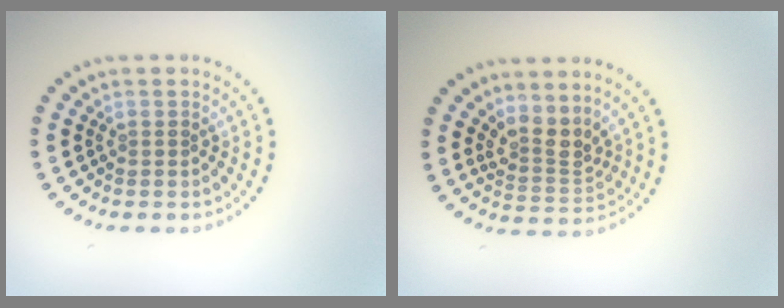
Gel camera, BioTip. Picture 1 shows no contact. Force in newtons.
{"total": 2.8, "press": 2.1, "slide": 1.9}